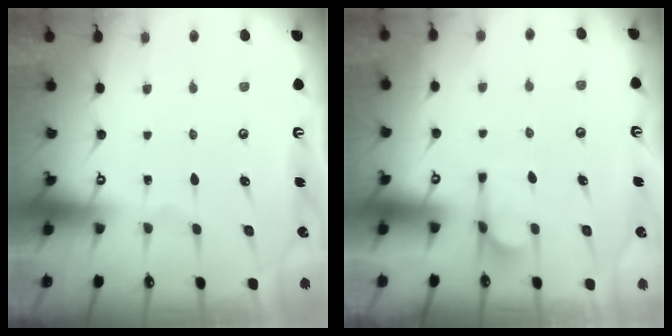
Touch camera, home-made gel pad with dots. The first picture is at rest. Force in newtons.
{"total": 2.2, "press": 1.8, "slide": 1.2}